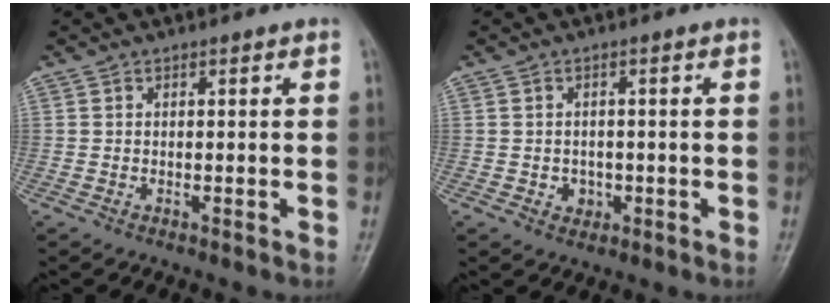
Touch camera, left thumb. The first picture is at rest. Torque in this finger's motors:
{"motor_torque": [-0.13, 0.13, 0.05, 0.02, 0.00]}